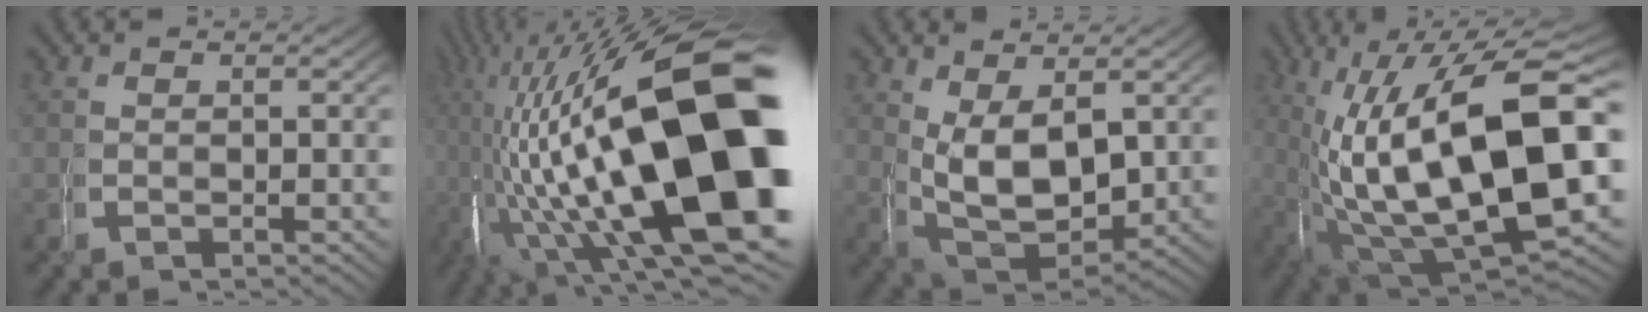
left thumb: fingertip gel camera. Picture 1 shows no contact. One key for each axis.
{"total": 28.2, "fx": -2.8, "fy": 16.2, "fz": 23.0, "tx": -0.414, "ty": -0.103, "tz": 0.016}
{"total": 8.9, "fx": -0.4, "fy": 6.6, "fz": 6.0, "tx": -0.149, "ty": -0.059, "tz": 0.032}
{"total": 22.1, "fx": -3.5, "fy": 14.0, "fz": 16.7, "tx": -0.314, "ty": -0.098, "tz": 0.000}